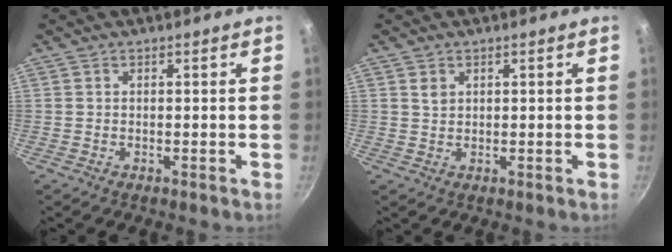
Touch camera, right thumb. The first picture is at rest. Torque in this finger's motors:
{"motor_torque": [0.11, 0.07, 0.28, 0.03, 0.02]}